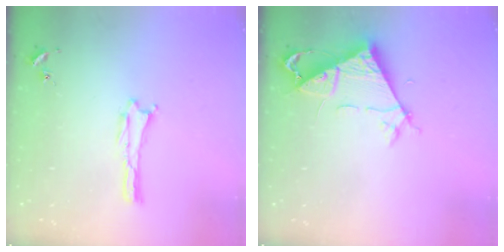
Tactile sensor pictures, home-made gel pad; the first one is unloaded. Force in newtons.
{"total": 7.1, "press": 7.1, "slide": 0.4}